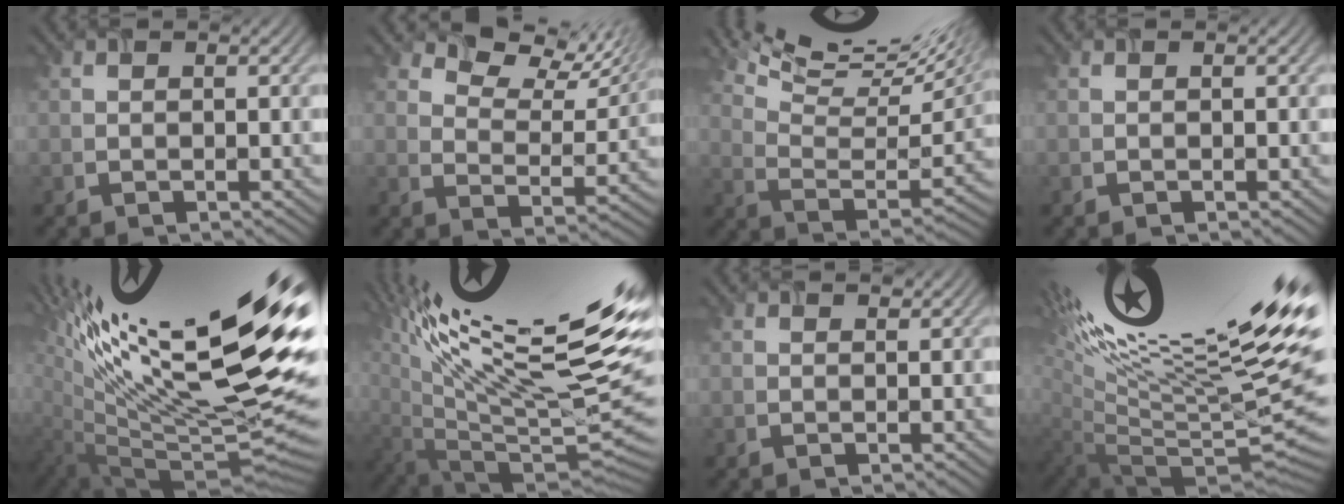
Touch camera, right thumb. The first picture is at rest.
{"total": 8.6, "force": [6.5, 3.4, 4.4], "torque": [-0.083, 0.007, 0.098]}
{"total": 13.6, "force": [9.2, 3.6, 9.3], "torque": [-0.169, 0.004, 0.128]}
{"total": 0.0}
{"total": 18.3, "force": [7.3, 4.6, 16.1], "torque": [-0.218, 0.025, 0.123]}
{"total": 18.0, "force": [8.5, 3.9, 15.4], "torque": [-0.193, 0.048, 0.140]}
{"total": 0.6, "force": [0.6, 0.3, 0.2], "torque": [-0.002, 0.001, 0.010]}
{"total": 18.0, "force": [6.4, 4.1, 16.3], "torque": [-0.198, 0.029, 0.114]}